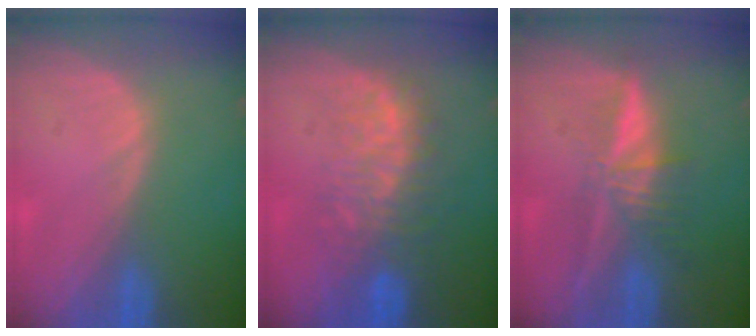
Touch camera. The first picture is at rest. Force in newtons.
{"total": 8.5, "press": 8.0, "slide": 2.8}
{"total": 6.0, "press": 5.4, "slide": 2.6}